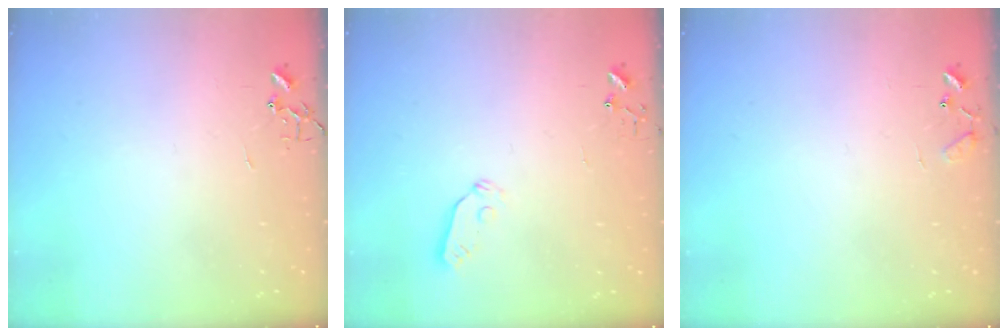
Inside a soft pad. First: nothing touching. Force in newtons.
{"total": 3.9, "press": 3.8, "slide": 0.6}
{"total": 7.6, "press": 7.5, "slide": 0.6}